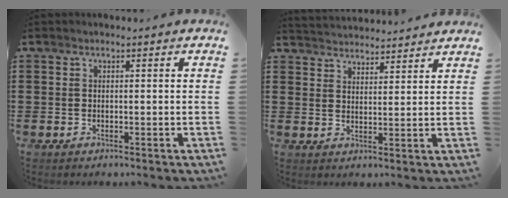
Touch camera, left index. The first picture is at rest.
{"total": 3.1, "force": [3.0, -0.1, -0.6], "torque": [0.000, -0.014, 0.055]}